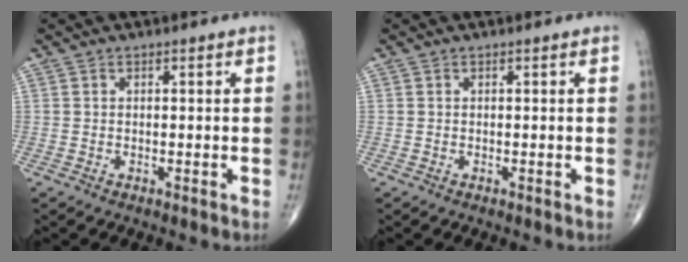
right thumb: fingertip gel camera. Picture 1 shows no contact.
{"total": 0.0}